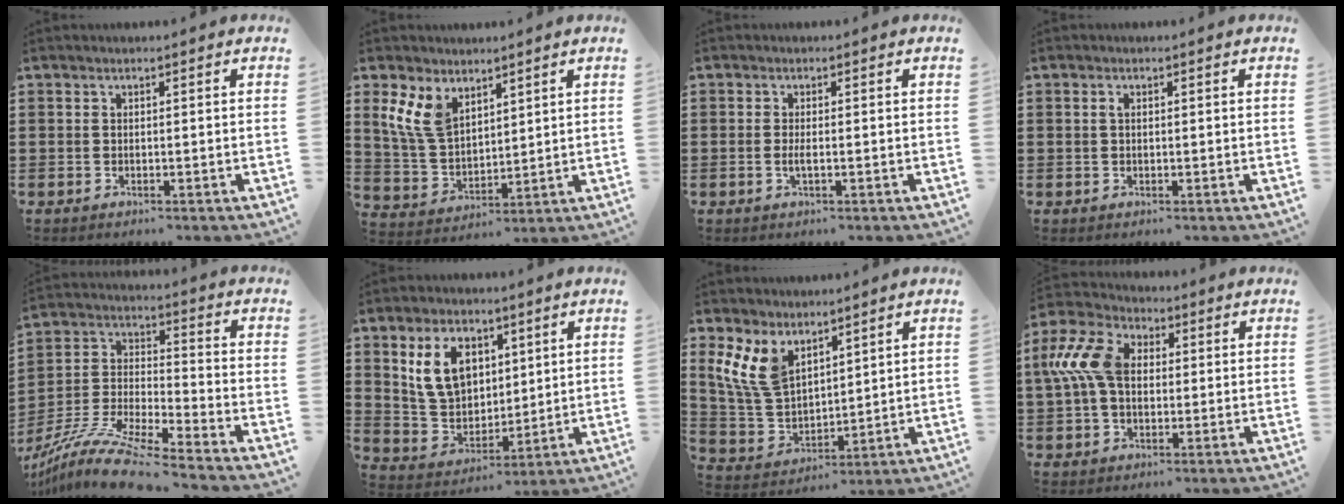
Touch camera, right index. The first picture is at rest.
{"total": 7.6, "force": [4.5, 4.4, 4.3], "torque": [-0.126, -0.007, 0.081]}
{"total": 1.4, "force": [-0.3, 0.3, 1.3], "torque": [-0.032, -0.003, -0.008]}
{"total": 0.9, "force": [0.2, 0.6, 0.7], "torque": [-0.015, 0.003, 0.003]}
{"total": 11.0, "force": [-9.9, 0.3, 4.8], "torque": [-0.111, 0.002, -0.203]}
{"total": 9.7, "force": [4.0, 6.7, 5.7], "torque": [-0.127, 0.013, 0.073]}
{"total": 8.9, "force": [5.2, 5.1, 5.0], "torque": [-0.143, -0.012, 0.096]}
{"total": 9.5, "force": [1.2, 6.1, 7.1], "torque": [-0.193, 0.001, 0.012]}